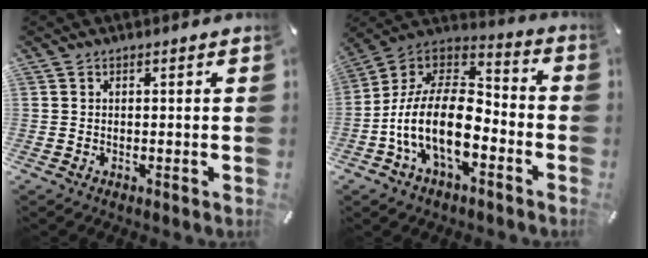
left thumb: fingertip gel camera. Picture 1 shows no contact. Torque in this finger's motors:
{"motor_torque": [1.79, 2.20, 1.91, 0.86, 0.34]}